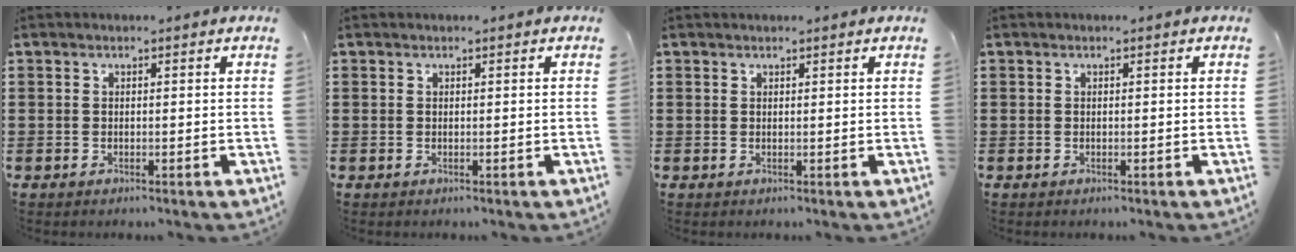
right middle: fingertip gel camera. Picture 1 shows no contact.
{"total": 0.6, "force": [-0.6, 0.1, -0.1], "torque": [0.003, 0.003, -0.011]}
{"total": 0.0}
{"total": 0.0}